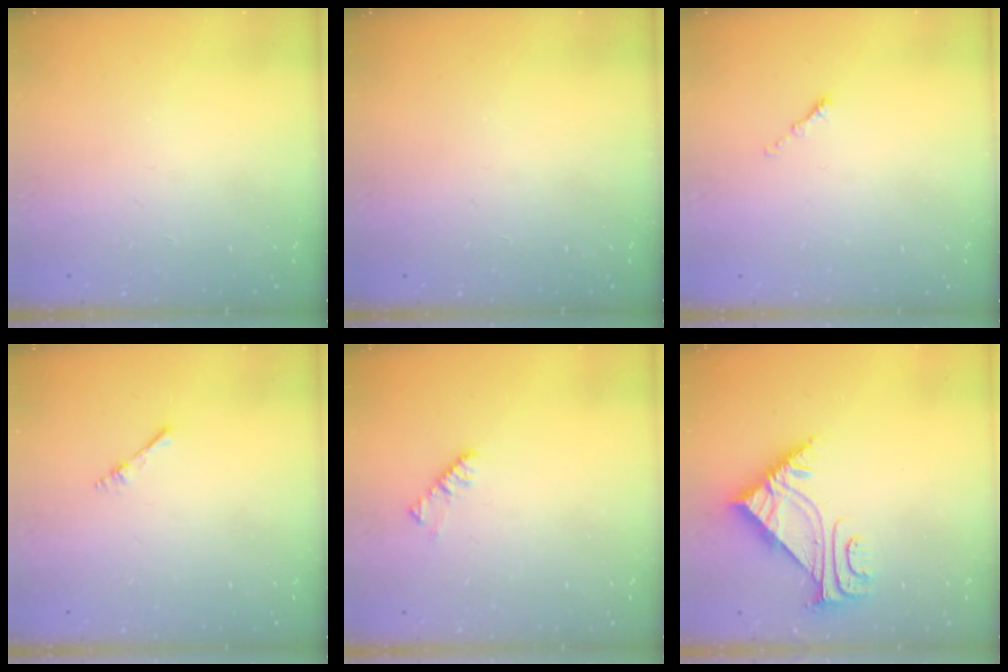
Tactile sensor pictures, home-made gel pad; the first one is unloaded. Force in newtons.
{"total": 0.0}
{"total": 0.0}
{"total": 2.2, "press": 2.1, "slide": 0.3}
{"total": 4.5, "press": 4.5, "slide": 0.5}
{"total": 5.5, "press": 5.4, "slide": 0.8}